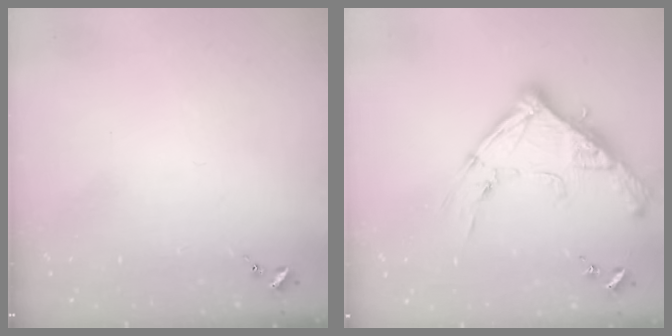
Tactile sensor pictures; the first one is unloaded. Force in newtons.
{"total": 16.4, "press": 16.3, "slide": 1.4}